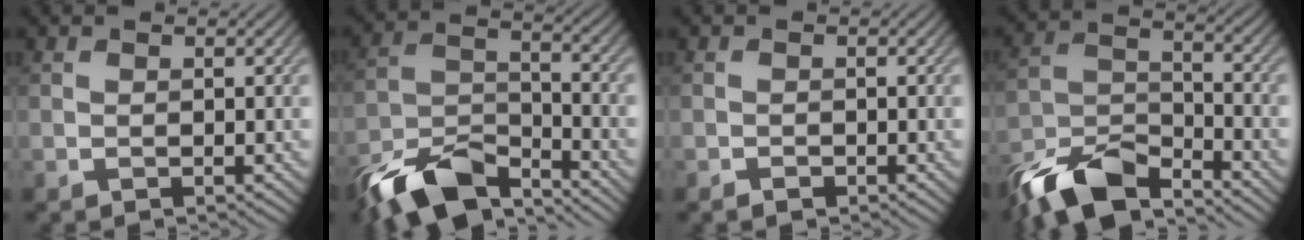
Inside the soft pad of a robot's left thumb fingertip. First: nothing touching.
{"total": 11.8, "force": [-9.3, 4.3, 5.9], "torque": [-0.115, -0.005, -0.184]}
{"total": 0.9, "force": [-0.7, 0.5, 0.3], "torque": [-0.004, -0.001, -0.014]}
{"total": 11.5, "force": [-9.2, 3.8, 5.8], "torque": [-0.117, -0.004, -0.191]}